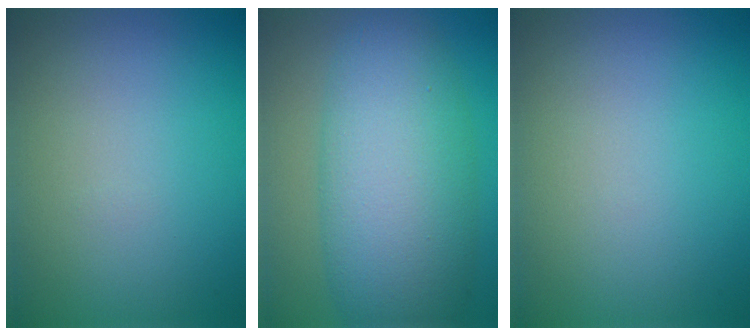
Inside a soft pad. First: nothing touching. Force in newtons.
{"total": 10.2, "press": 10.2, "slide": 0.1}
{"total": 0.0}